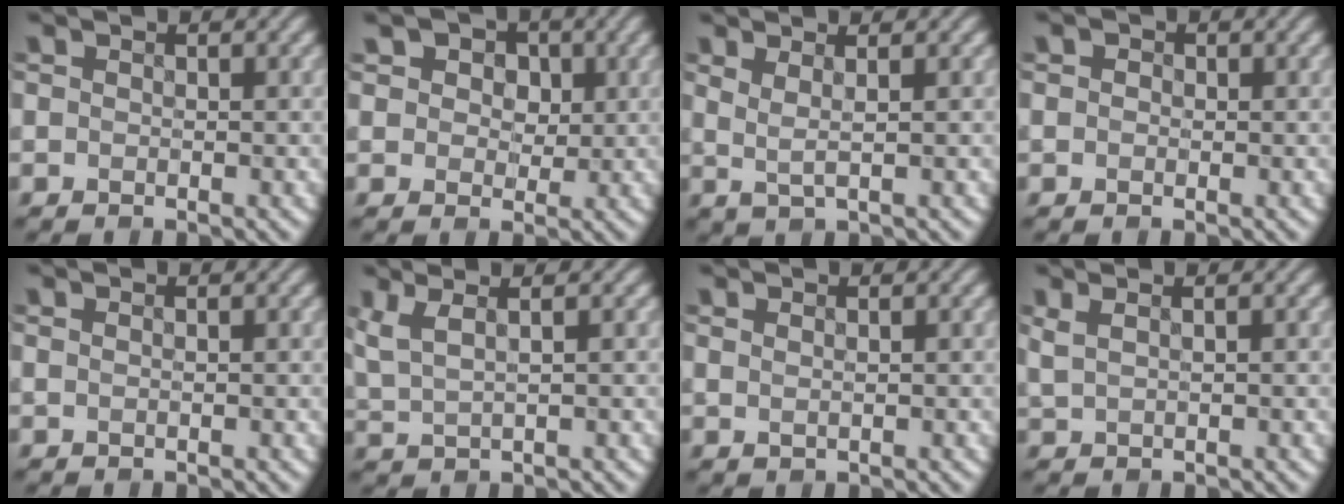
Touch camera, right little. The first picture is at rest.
{"total": 6.4, "force": [3.3, 4.3, 3.3], "torque": [-0.051, 0.014, 0.023]}
{"total": 2.6, "force": [1.6, 0.7, 1.9], "torque": [-0.034, -0.002, 0.016]}
{"total": 0.8, "force": [0.4, 0.7, 0.3], "torque": [-0.006, 0.003, -0.006]}
{"total": 0.0}
{"total": 4.2, "force": [2.5, 1.5, 3.0], "torque": [-0.054, 0.027, 0.032]}
{"total": 0.8, "force": [0.8, 0.1, 0.4], "torque": [-0.012, -0.002, 0.013]}
{"total": 2.0, "force": [1.4, 0.7, 1.2], "torque": [-0.019, 0.006, 0.018]}